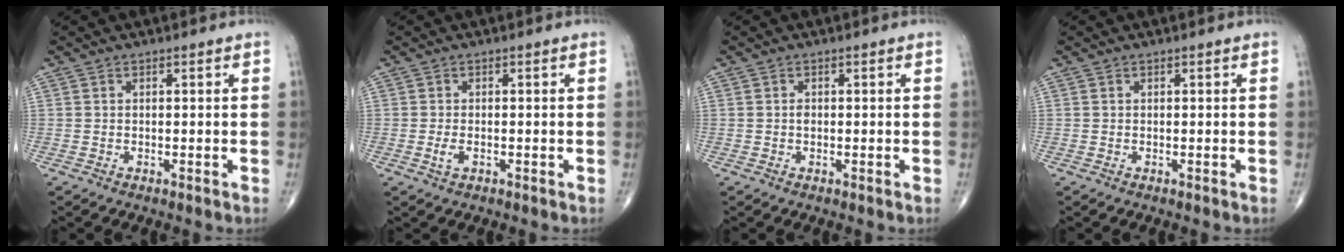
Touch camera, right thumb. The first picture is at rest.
{"total": 1.7, "force": [-0.5, 0.9, 1.3], "torque": [-0.028, 0.001, -0.009]}
{"total": 0.8, "force": [0.0, 0.6, 0.6], "torque": [-0.010, 0.001, 0.000]}
{"total": 0.0}